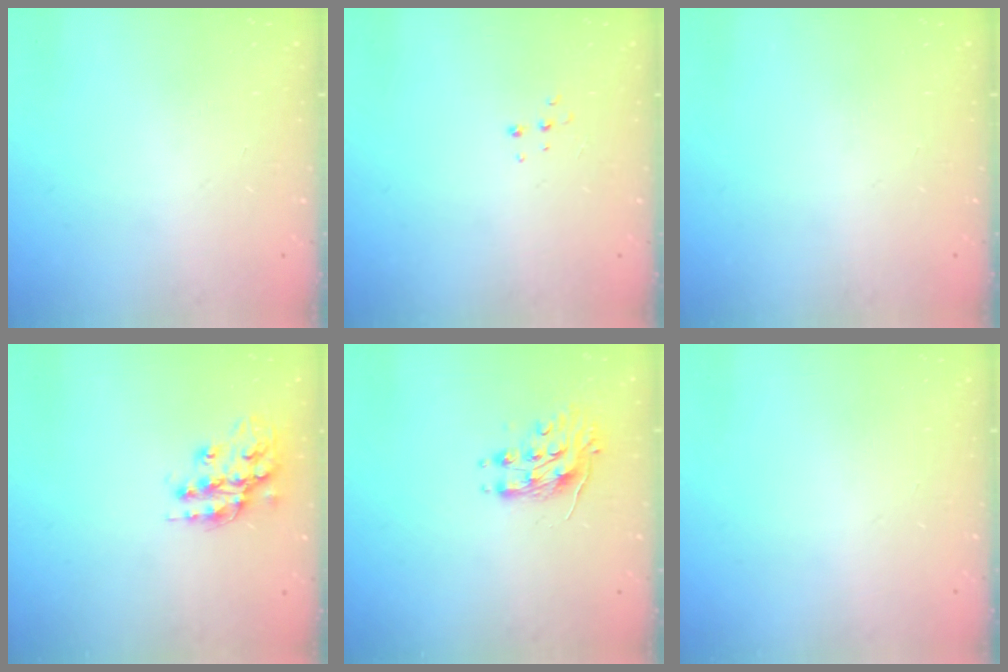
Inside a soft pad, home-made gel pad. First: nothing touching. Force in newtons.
{"total": 4.6, "press": 4.5, "slide": 0.8}
{"total": 0.0}
{"total": 15.0, "press": 15.0, "slide": 1.2}
{"total": 8.4, "press": 8.3, "slide": 0.4}
{"total": 0.0}